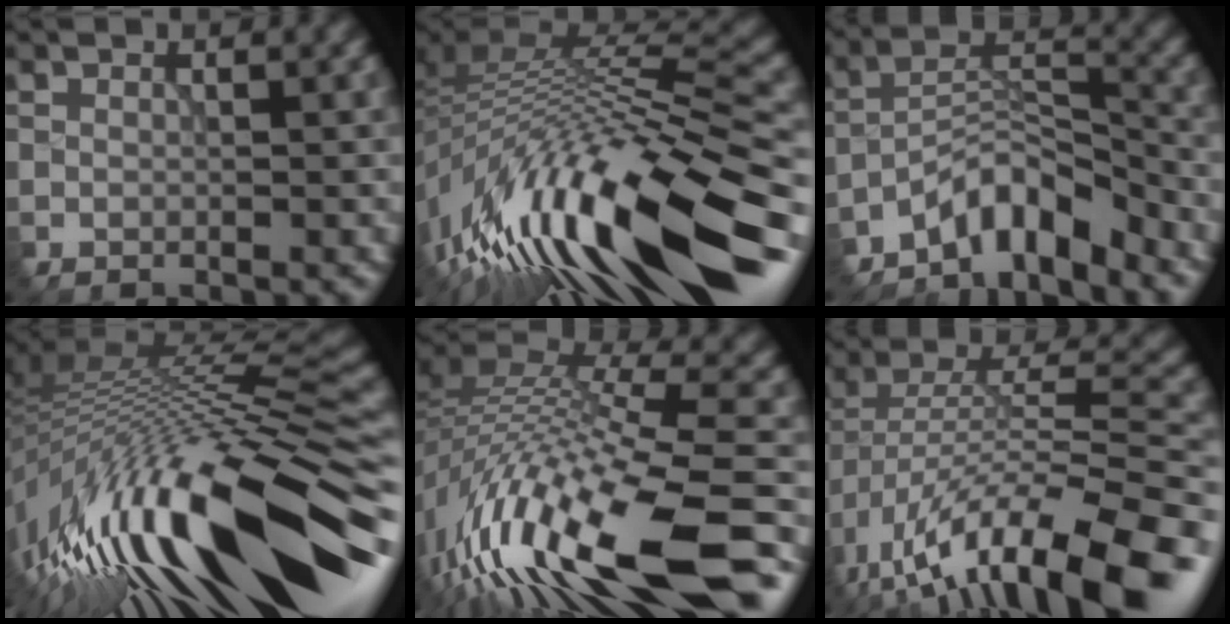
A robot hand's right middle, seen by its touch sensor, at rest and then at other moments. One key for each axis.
{"total": 16.1, "fx": -7.1, "fy": 4.5, "fz": 13.7, "tx": -0.246, "ty": 0.016, "tz": -0.126}
{"total": 5.2, "fx": -4.4, "fy": 1.3, "fz": 2.4, "tx": -0.033, "ty": 0.011, "tz": -0.089}
{"total": 16.8, "fx": -5.3, "fy": 4.6, "fz": 15.2, "tx": -0.256, "ty": 0.012, "tz": -0.092}
{"total": 16.2, "fx": -7.7, "fy": 5.3, "fz": 13.2, "tx": -0.265, "ty": 0.019, "tz": -0.137}
{"total": 14.9, "fx": -9.4, "fy": 4.9, "fz": 10.5, "tx": -0.184, "ty": 0.017, "tz": -0.165}